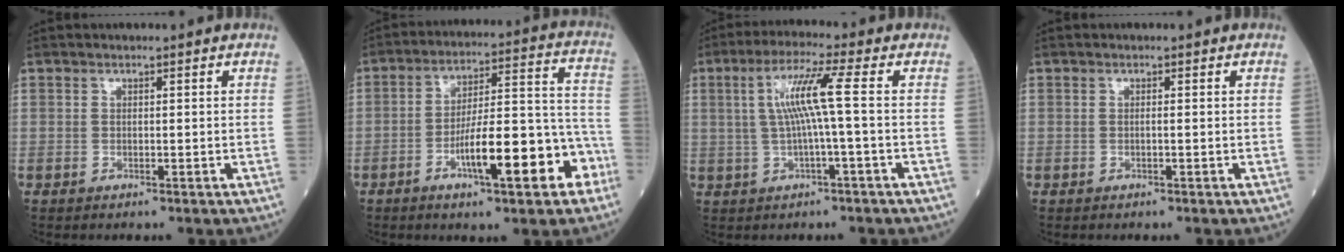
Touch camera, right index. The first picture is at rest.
{"total": 14.7, "force": [-6.7, 3.0, 12.8], "torque": [-0.199, 0.027, -0.097]}
{"total": 7.3, "force": [0.5, -0.8, 7.2], "torque": [-0.141, 0.012, 0.012]}
{"total": 0.0}